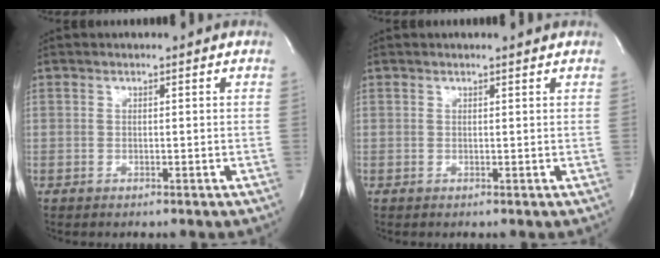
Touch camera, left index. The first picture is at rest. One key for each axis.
{"total": 1.0, "fx": 0.9, "fy": -0.2, "fz": 0.3, "tx": -0.012, "ty": -0.002, "tz": 0.012}